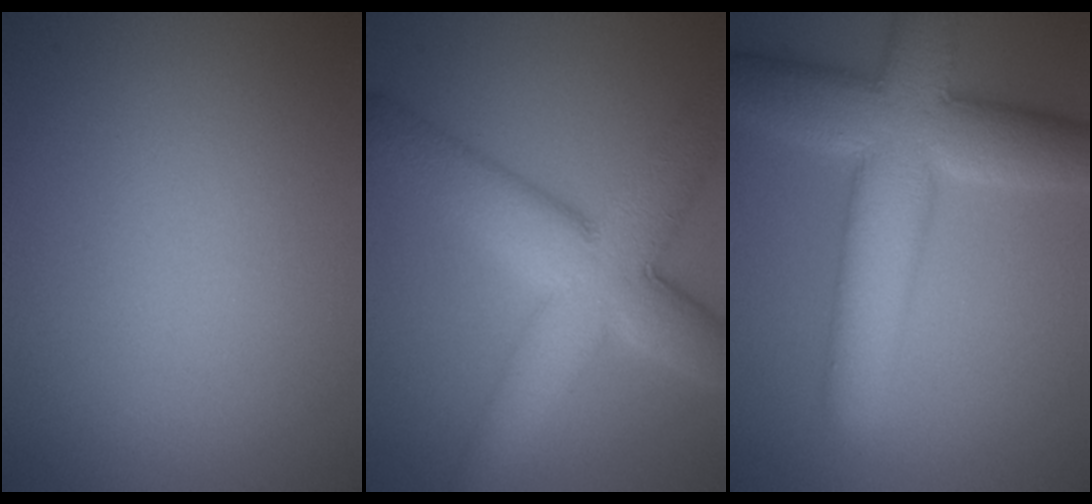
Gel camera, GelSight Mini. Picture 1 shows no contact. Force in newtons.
{"total": 9.7, "press": 9.7, "slide": 0.2}
{"total": 10.5, "press": 10.5, "slide": 0.5}